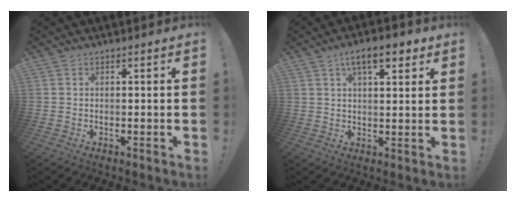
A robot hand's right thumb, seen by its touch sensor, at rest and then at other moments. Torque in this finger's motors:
{"motor_torque": [-0.54, 0.73, 0.35, 0.11, 0.01]}